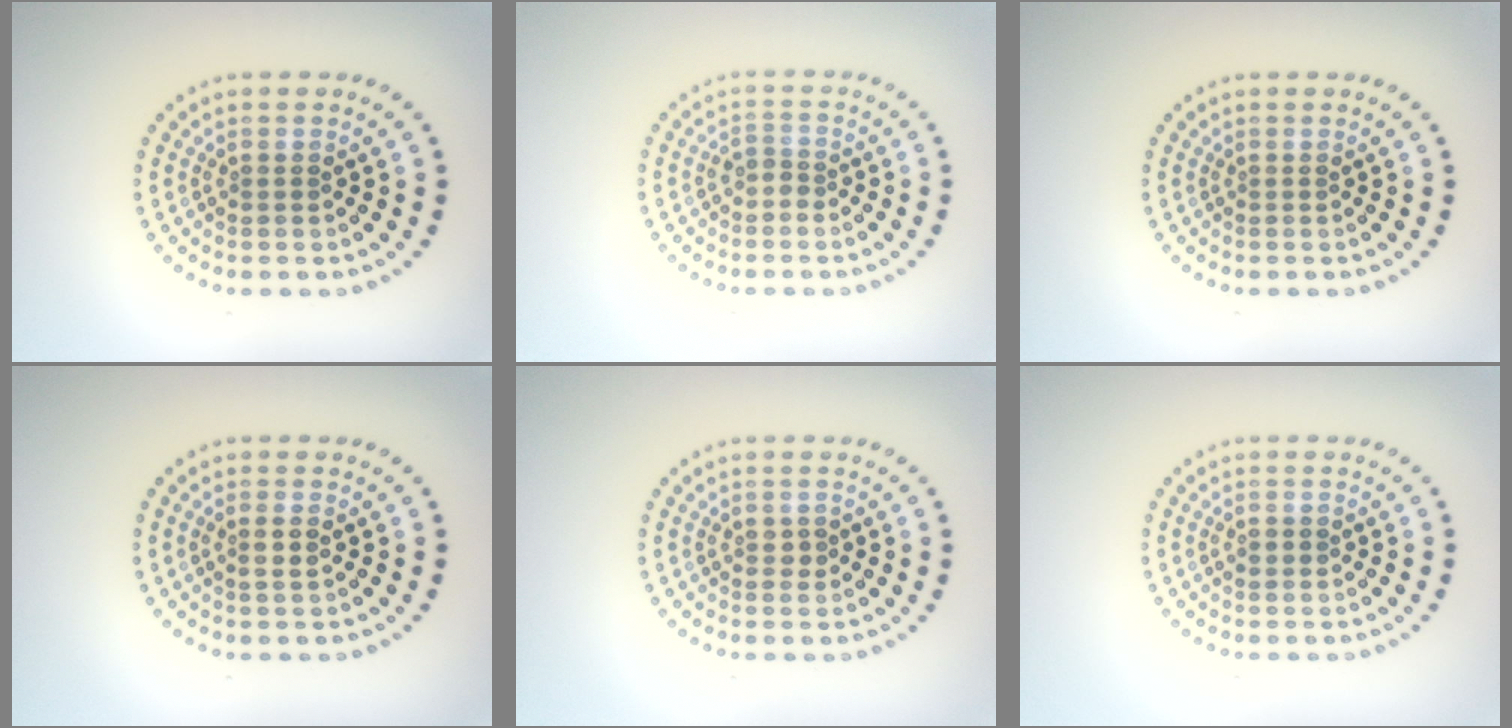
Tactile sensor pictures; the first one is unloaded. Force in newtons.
{"total": 1.2, "press": 0.9, "slide": 0.8}
{"total": 0.0}
{"total": 1.0, "press": 0.9, "slide": 0.5}
{"total": 0.9, "press": 0.9, "slide": 0.3}
{"total": 1.1, "press": 1.1, "slide": 0.1}